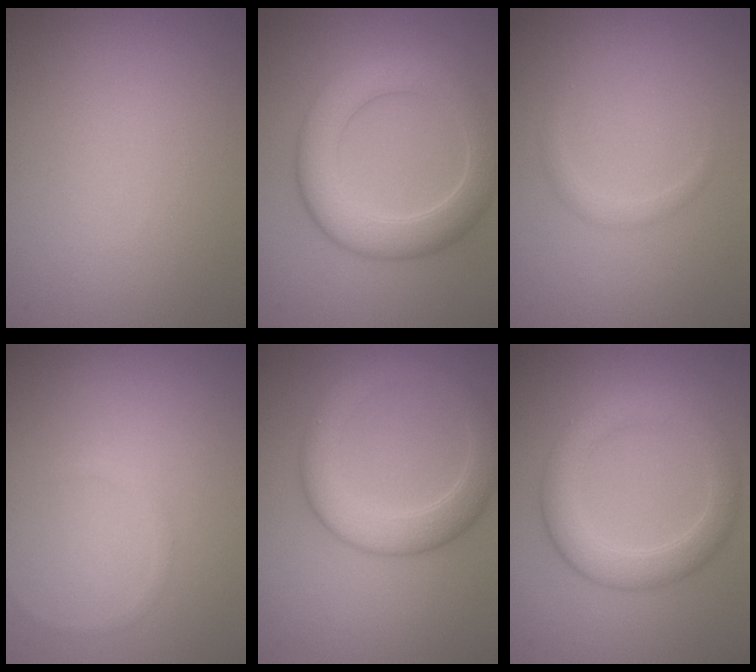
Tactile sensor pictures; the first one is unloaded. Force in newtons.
{"total": 5.9, "press": 5.8, "slide": 0.5}
{"total": 0.9, "press": 0.9, "slide": 0.0}
{"total": 0.5, "press": 0.5, "slide": 0.1}
{"total": 4.8, "press": 4.8, "slide": 0.2}
{"total": 4.2, "press": 4.2, "slide": 0.3}